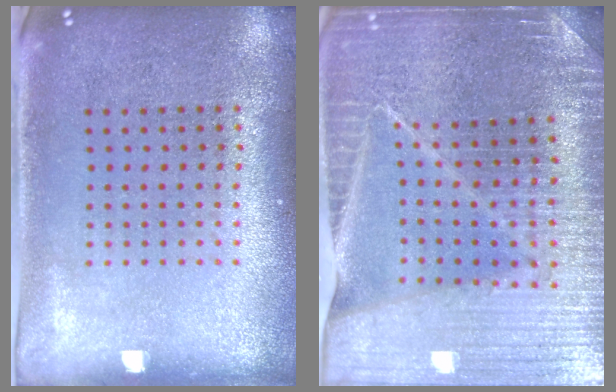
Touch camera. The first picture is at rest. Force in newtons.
{"total": 4.3, "press": 4.1, "slide": 1.4}